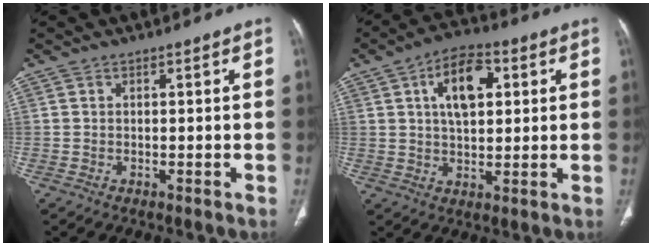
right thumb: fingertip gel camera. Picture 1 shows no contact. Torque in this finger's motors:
{"motor_torque": [-0.88, 2.32, 0.01, 0.02, 0.09]}